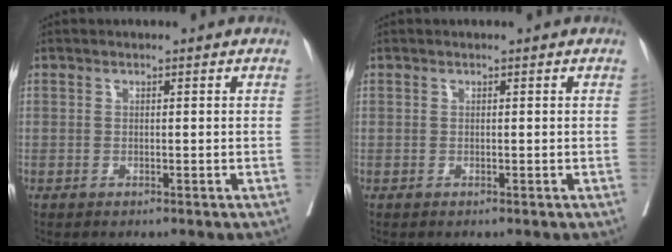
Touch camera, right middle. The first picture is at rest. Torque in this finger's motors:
{"motor_torque": [-0.10, 0.13, 0.00, 0.00]}